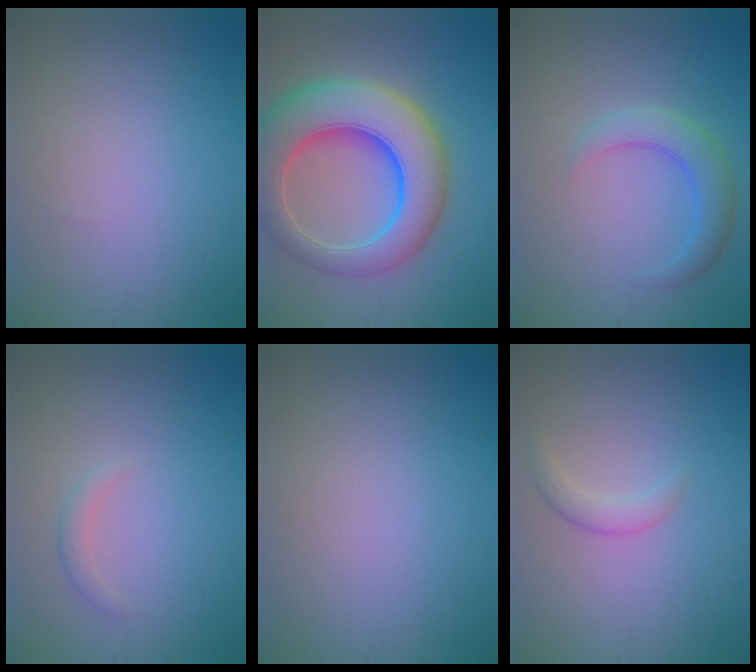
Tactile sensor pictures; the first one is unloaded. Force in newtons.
{"total": 11.4, "press": 11.4, "slide": 0.4}
{"total": 3.4, "press": 3.4, "slide": 0.0}
{"total": 1.1, "press": 1.1, "slide": 0.0}
{"total": 0.0}
{"total": 1.6, "press": 1.6, "slide": 0.1}